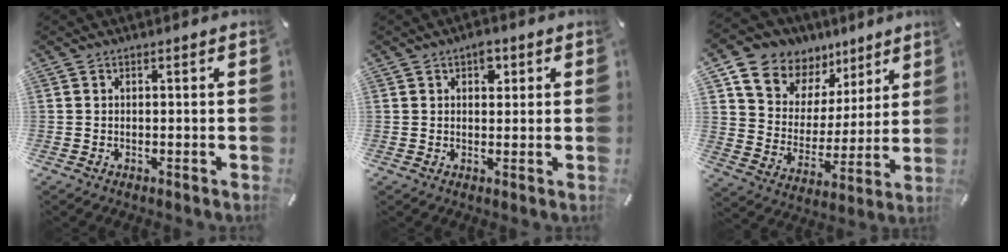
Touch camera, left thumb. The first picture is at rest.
{"total": 3.0, "force": [1.4, 2.0, 1.7], "torque": [-0.007, -0.007, 0.016]}
{"total": 10.9, "force": [7.8, 7.6, 0.9], "torque": [-0.036, -0.067, 0.149]}